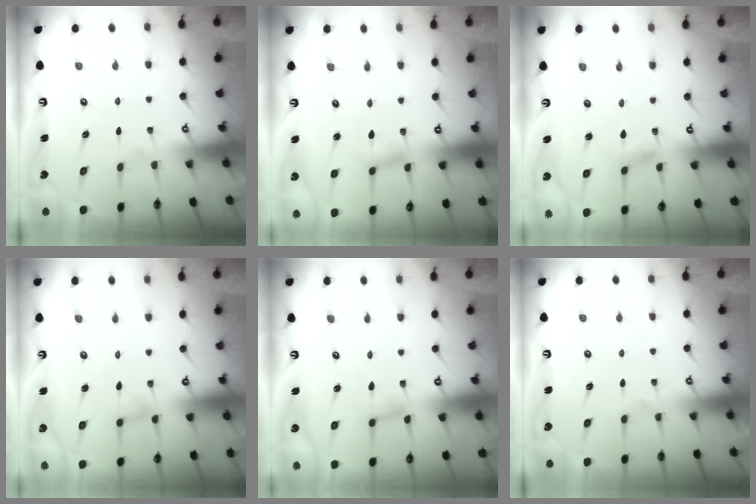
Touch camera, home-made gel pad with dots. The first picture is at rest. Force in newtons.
{"total": 3.3, "press": 3.2, "slide": 0.3}
{"total": 3.0, "press": 3.0, "slide": 0.3}
{"total": 2.3, "press": 2.3, "slide": 0.2}
{"total": 2.4, "press": 2.4, "slide": 0.1}
{"total": 0.0}